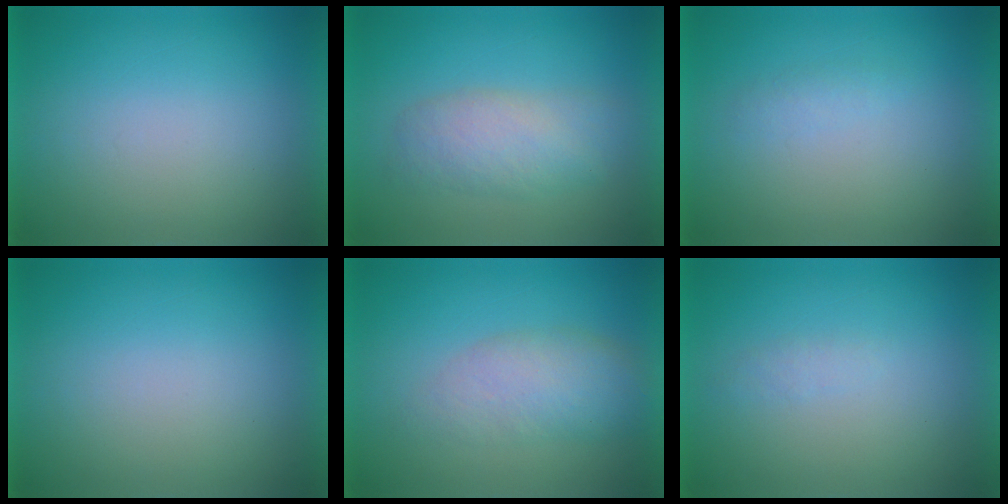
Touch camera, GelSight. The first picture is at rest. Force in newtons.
{"total": 4.0}
{"total": 1.3}
{"total": 3.0}
{"total": 4.4}
{"total": 1.2}